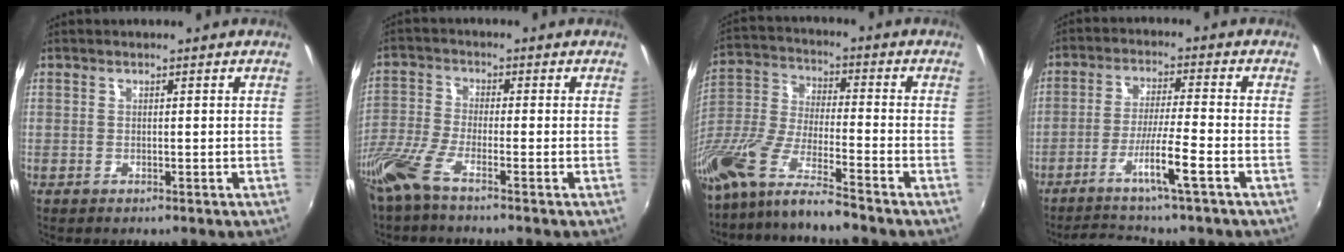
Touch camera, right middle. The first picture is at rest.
{"total": 7.1, "force": [-5.2, 0.7, 4.8], "torque": [-0.113, -0.017, -0.109]}
{"total": 13.6, "force": [-10.4, 1.0, 8.7], "torque": [-0.178, -0.023, -0.206]}
{"total": 8.3, "force": [-5.2, -0.4, 6.5], "torque": [-0.134, -0.006, -0.091]}